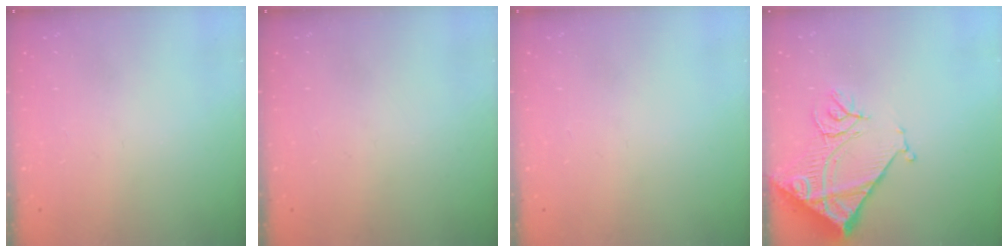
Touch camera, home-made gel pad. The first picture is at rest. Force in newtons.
{"total": 0.0}
{"total": 0.0}
{"total": 15.3, "press": 15.2, "slide": 1.8}